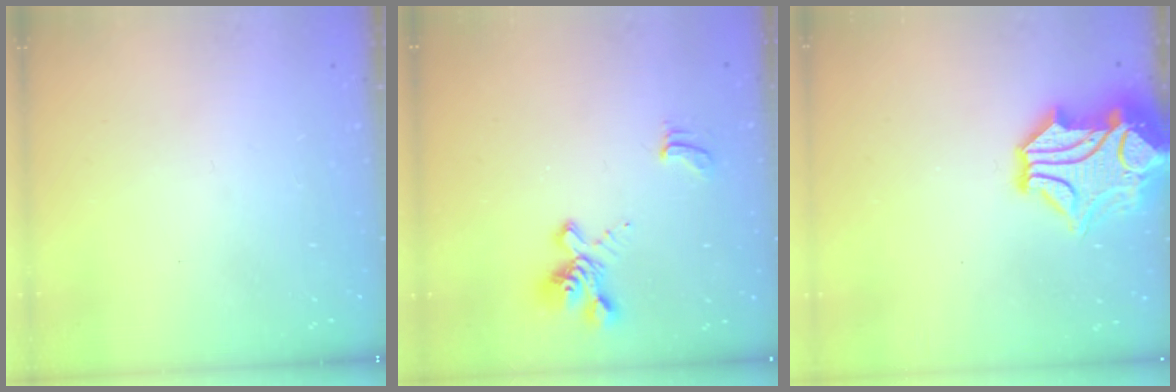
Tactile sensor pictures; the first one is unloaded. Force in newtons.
{"total": 2.3, "press": 1.9, "slide": 1.3}
{"total": 7.3, "press": 7.1, "slide": 1.6}